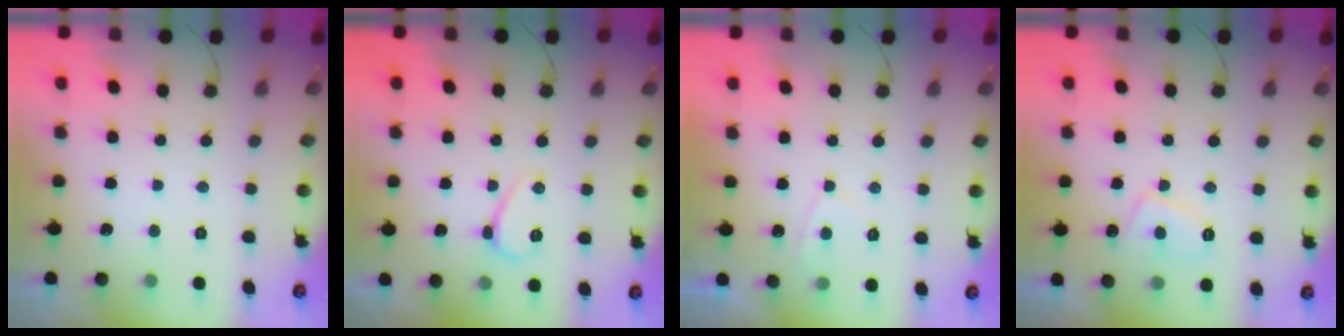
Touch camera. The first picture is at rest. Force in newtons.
{"total": 3.8, "press": 3.8, "slide": 0.5}
{"total": 2.1, "press": 2.0, "slide": 0.6}
{"total": 6.1, "press": 6.0, "slide": 1.0}